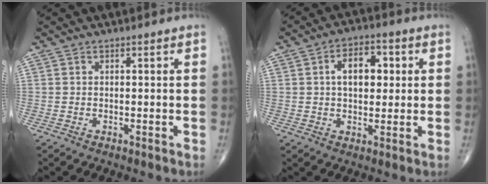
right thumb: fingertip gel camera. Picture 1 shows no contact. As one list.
[{"total": 8.4, "force": [1.6, 5.1, 6.5], "torque": [-0.071, 0.009, 0.021]}]